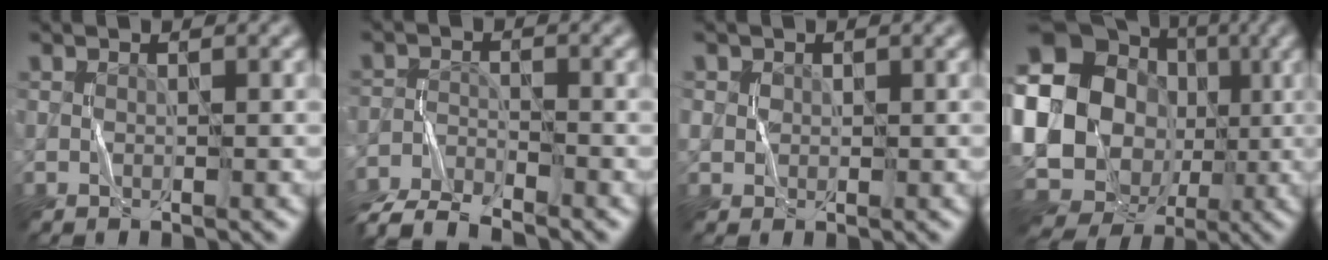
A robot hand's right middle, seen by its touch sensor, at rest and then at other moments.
{"total": 5.8, "force": [-5.4, 0.9, 1.8], "torque": [-0.038, -0.014, -0.107]}
{"total": 1.2, "force": [0.3, 1.1, 0.4], "torque": [-0.004, 0.001, 0.007]}
{"total": 23.3, "force": [-1.5, 21.0, 9.8], "torque": [-0.204, 0.017, -0.075]}